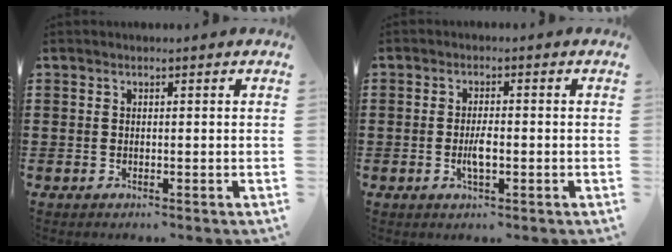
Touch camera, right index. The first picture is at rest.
{"total": 3.1, "force": [-0.8, 1.0, 2.9], "torque": [-0.057, 0.000, -0.017]}